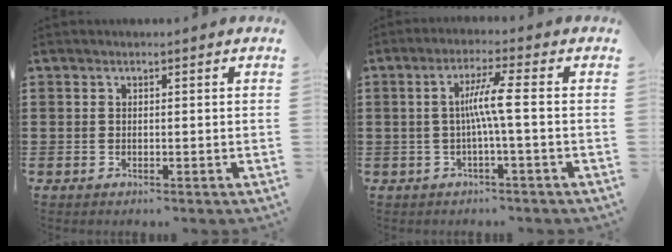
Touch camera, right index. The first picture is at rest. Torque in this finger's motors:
{"motor_torque": [1.03, -0.31, 0.49, 0.16]}